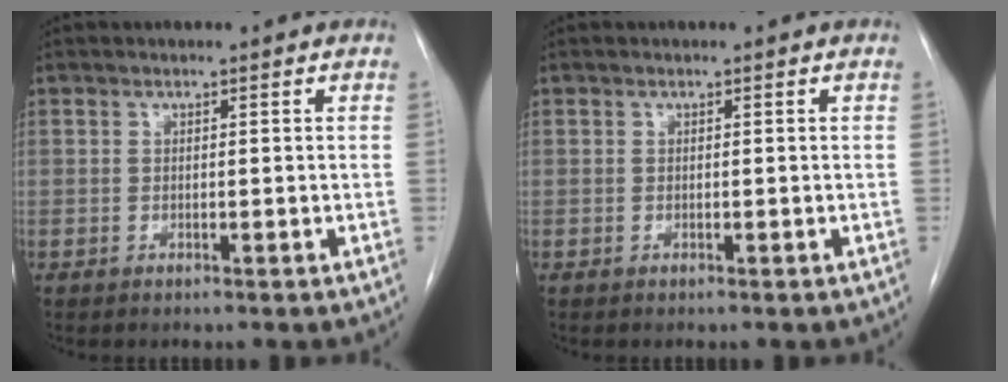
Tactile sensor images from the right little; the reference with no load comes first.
{"total": 0.0}